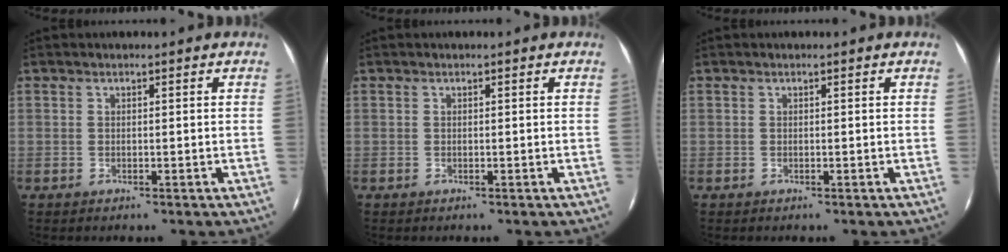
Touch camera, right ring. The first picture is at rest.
{"total": 0.0}
{"total": 0.0}